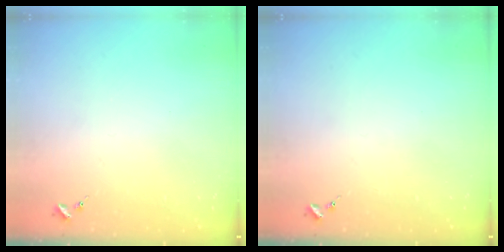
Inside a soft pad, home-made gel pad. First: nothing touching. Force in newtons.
{"total": 0.0}